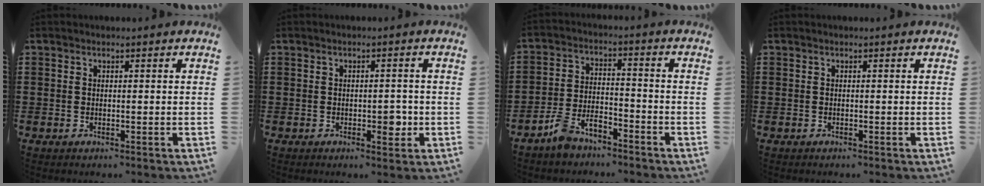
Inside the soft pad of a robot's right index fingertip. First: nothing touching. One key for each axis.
{"total": 3.1, "fx": -0.8, "fy": 1.5, "fz": 2.6, "tx": -0.036, "ty": -0.001, "tz": -0.015}
{"total": 5.5, "fx": -4.7, "fy": 1.8, "fz": 2.2, "tx": -0.058, "ty": 0.009, "tz": -0.096}
{"total": 0.0}